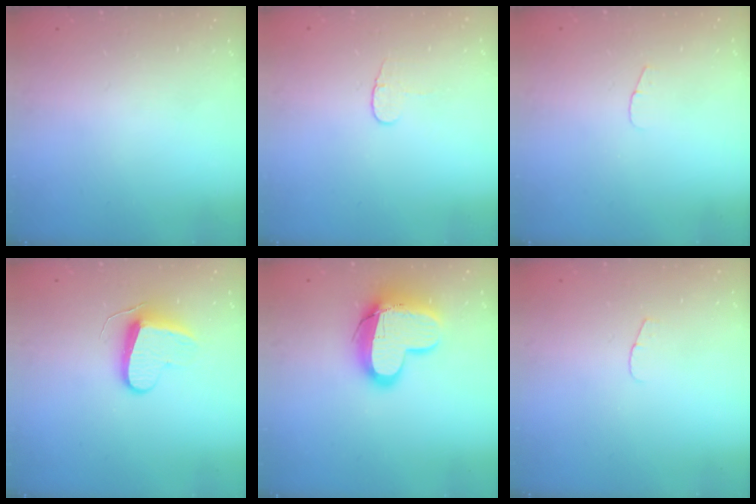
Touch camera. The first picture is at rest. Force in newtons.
{"total": 3.7, "press": 3.7, "slide": 0.5}
{"total": 3.8, "press": 3.8, "slide": 0.4}
{"total": 8.9, "press": 8.9, "slide": 0.1}
{"total": 15.0, "press": 14.9, "slide": 1.3}
{"total": 4.1, "press": 4.1, "slide": 0.4}